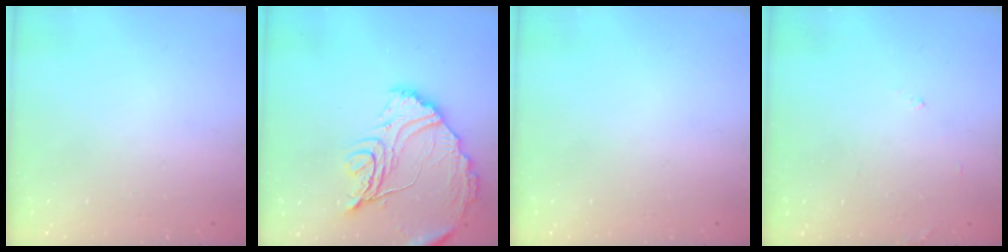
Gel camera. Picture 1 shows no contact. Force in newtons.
{"total": 16.8, "press": 16.7, "slide": 1.5}
{"total": 0.0}
{"total": 5.5, "press": 5.5, "slide": 0.2}